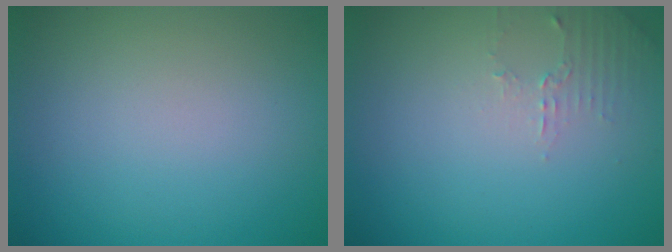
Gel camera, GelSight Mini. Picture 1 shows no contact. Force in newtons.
{"total": 1.4, "press": 1.4, "slide": 0.4}